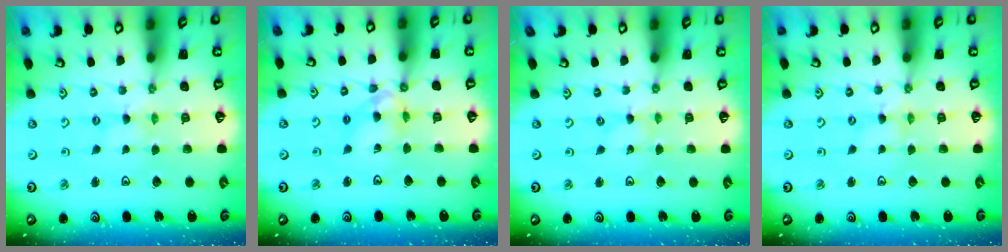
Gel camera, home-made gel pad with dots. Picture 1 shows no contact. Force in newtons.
{"total": 9.7, "press": 9.7, "slide": 0.9}
{"total": 0.0}
{"total": 1.6, "press": 1.6, "slide": 0.2}